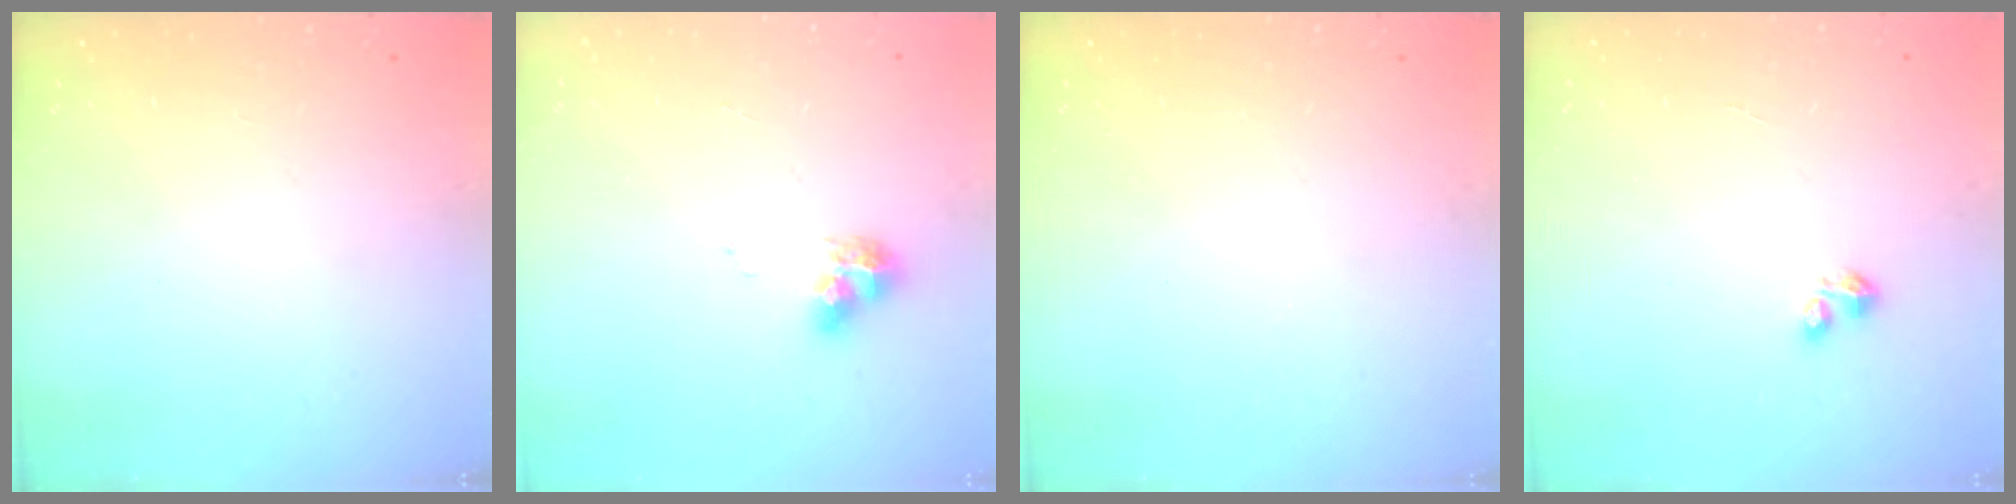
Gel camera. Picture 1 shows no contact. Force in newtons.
{"total": 7.4, "press": 7.4, "slide": 0.5}
{"total": 0.0}
{"total": 2.4, "press": 2.4, "slide": 0.3}